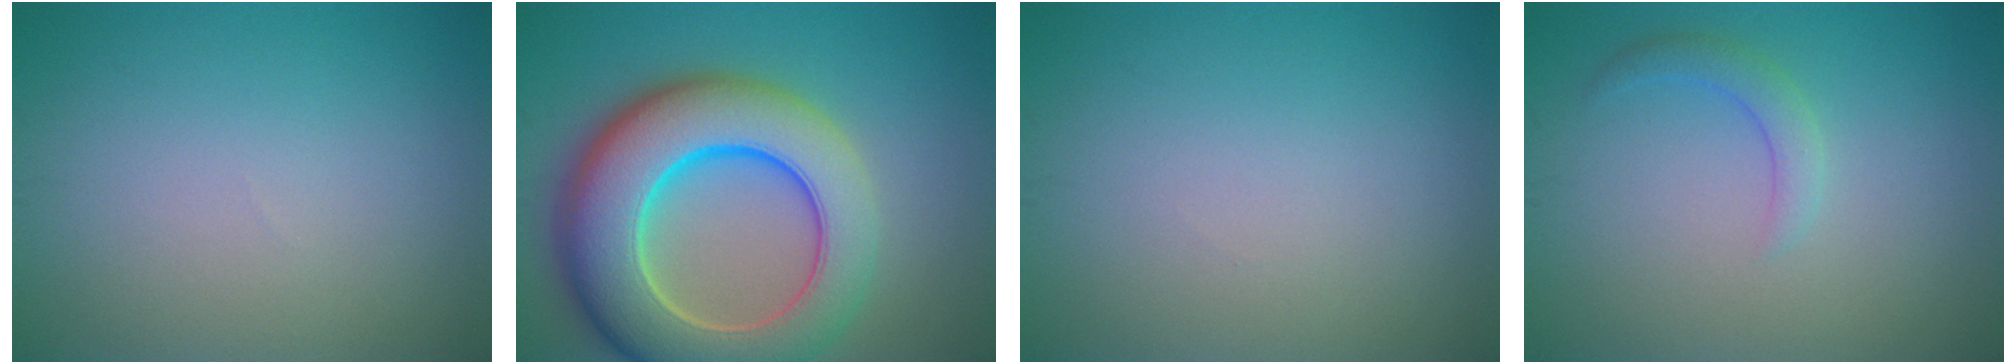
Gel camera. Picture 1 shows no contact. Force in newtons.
{"total": 12.8, "press": 12.8, "slide": 0.5}
{"total": 0.0}
{"total": 1.7, "press": 1.7, "slide": 0.1}